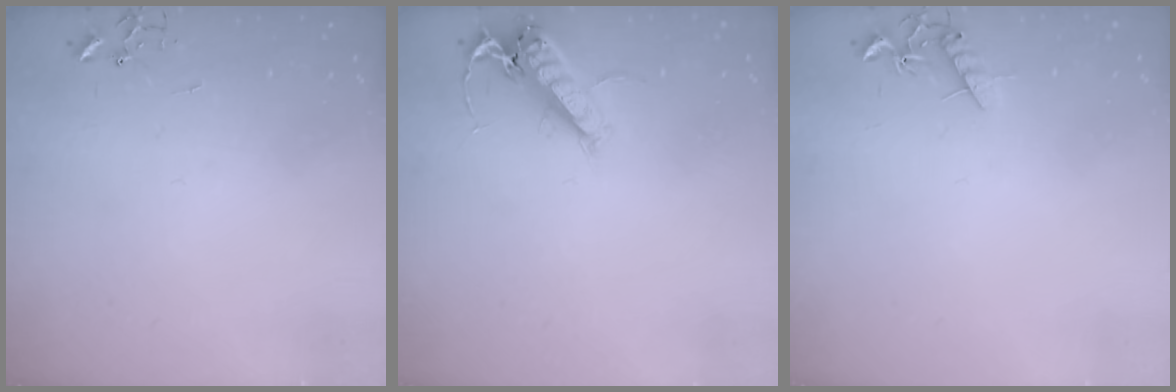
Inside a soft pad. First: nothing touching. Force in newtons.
{"total": 14.1, "press": 14.0, "slide": 1.8}
{"total": 8.0, "press": 8.0, "slide": 0.4}